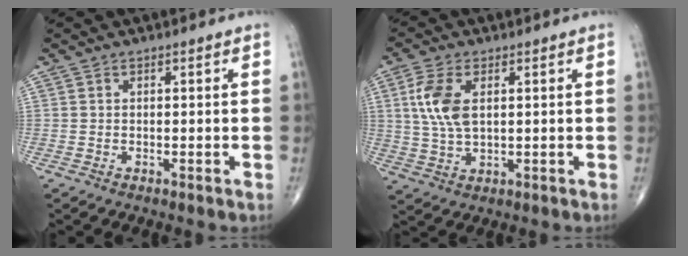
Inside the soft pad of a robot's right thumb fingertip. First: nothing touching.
{"total": 8.1, "force": [1.9, 4.2, 6.6], "torque": [-0.149, -0.002, 0.040]}